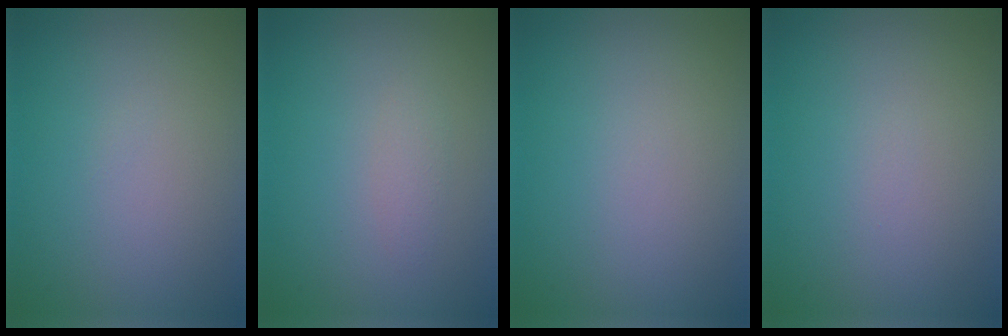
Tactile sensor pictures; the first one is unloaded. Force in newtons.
{"total": 1.0, "press": 1.0, "slide": 0.0}
{"total": 0.0}
{"total": 0.0}